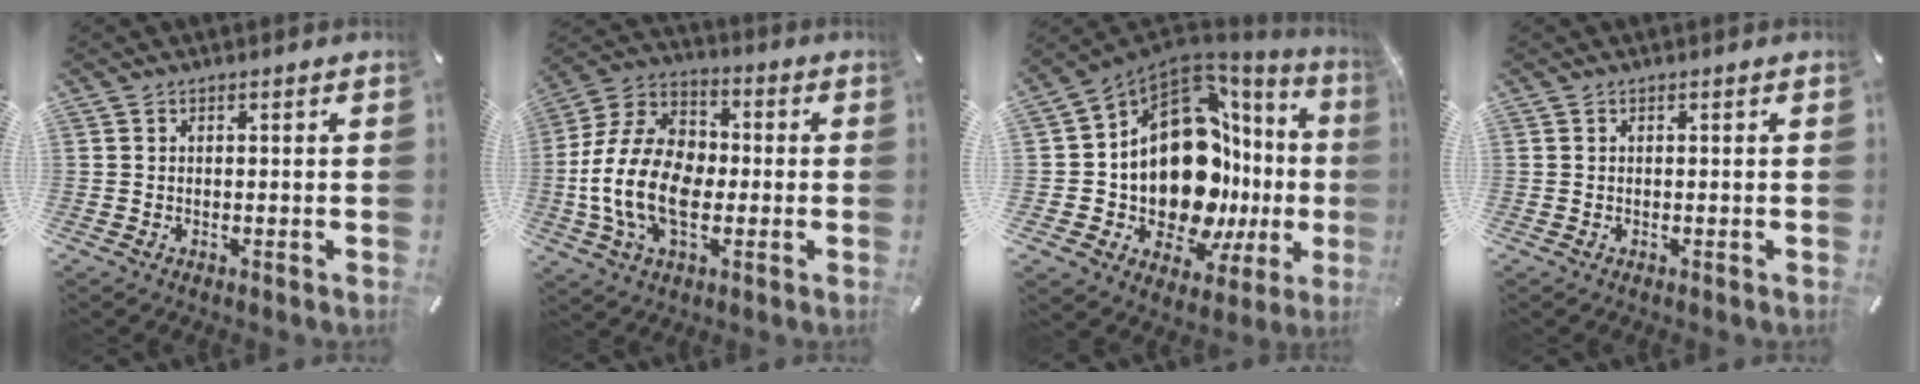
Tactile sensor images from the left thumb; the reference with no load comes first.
{"total": 17.2, "force": [-3.4, 11.9, 11.9], "torque": [-0.270, 0.022, -0.063]}
{"total": 23.2, "force": [-1.1, 14.2, 18.3], "torque": [-0.326, -0.072, 0.010]}
{"total": 0.0}